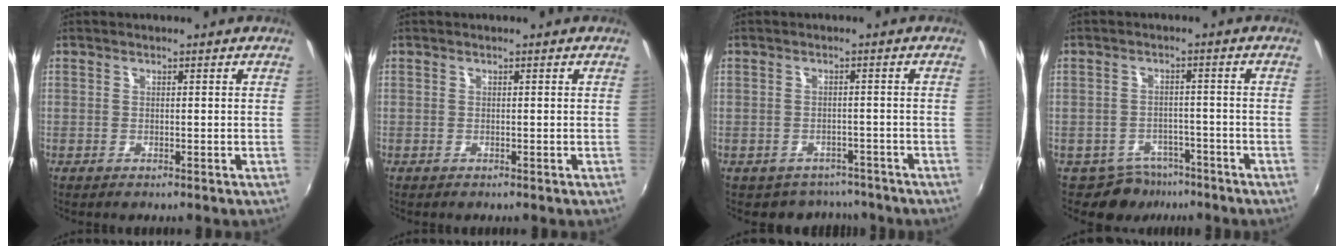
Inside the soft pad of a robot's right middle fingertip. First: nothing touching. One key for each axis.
{"total": 0.0}
{"total": 5.7, "fx": -4.6, "fy": 3.3, "fz": 0.8, "tx": -0.022, "ty": 0.006, "tz": -0.057}
{"total": 5.3, "fx": -4.1, "fy": 3.4, "fz": 0.3, "tx": -0.010, "ty": 0.016, "tz": -0.057}